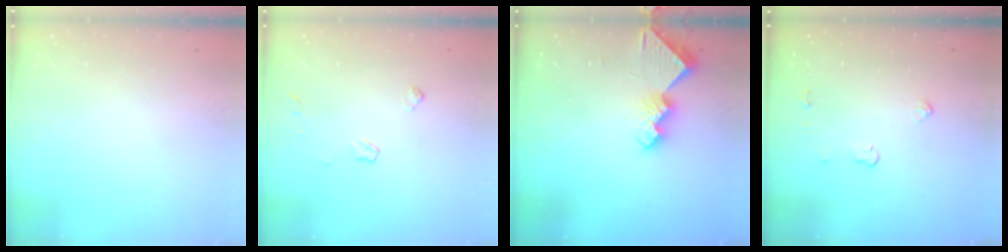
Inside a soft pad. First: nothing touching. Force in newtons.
{"total": 5.5, "press": 5.4, "slide": 0.7}
{"total": 8.4, "press": 8.4, "slide": 0.4}
{"total": 3.9, "press": 3.9, "slide": 0.2}